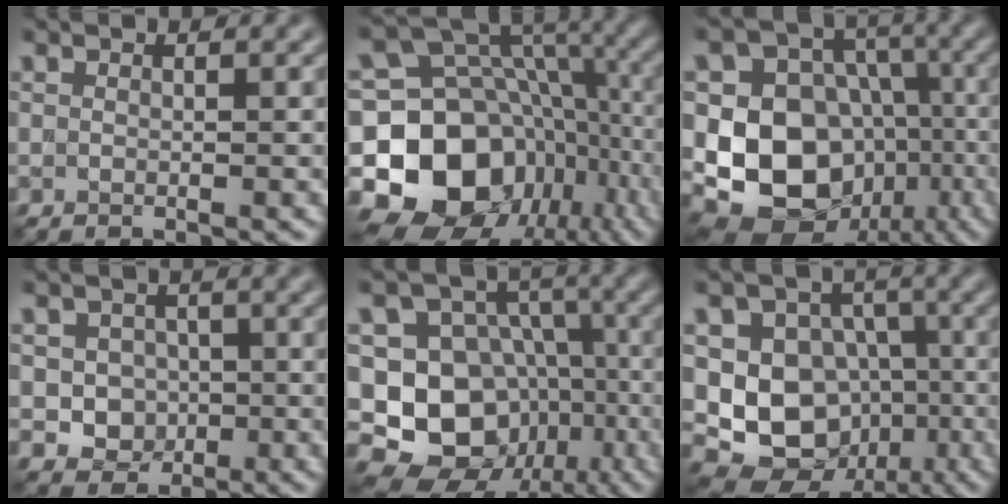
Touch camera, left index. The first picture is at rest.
{"total": 16.6, "force": [-4.9, 13.0, 9.1], "torque": [-0.170, -0.001, -0.078]}
{"total": 12.7, "force": [-2.9, 10.3, 6.9], "torque": [-0.120, 0.000, -0.054]}
{"total": 3.3, "force": [-0.6, 3.0, 1.4], "torque": [-0.011, 0.000, -0.017]}
{"total": 15.8, "force": [-5.6, 13.6, 5.6], "torque": [-0.115, -0.008, -0.093]}
{"total": 11.0, "force": [-2.2, 9.4, 5.4], "torque": [-0.083, 0.010, -0.058]}